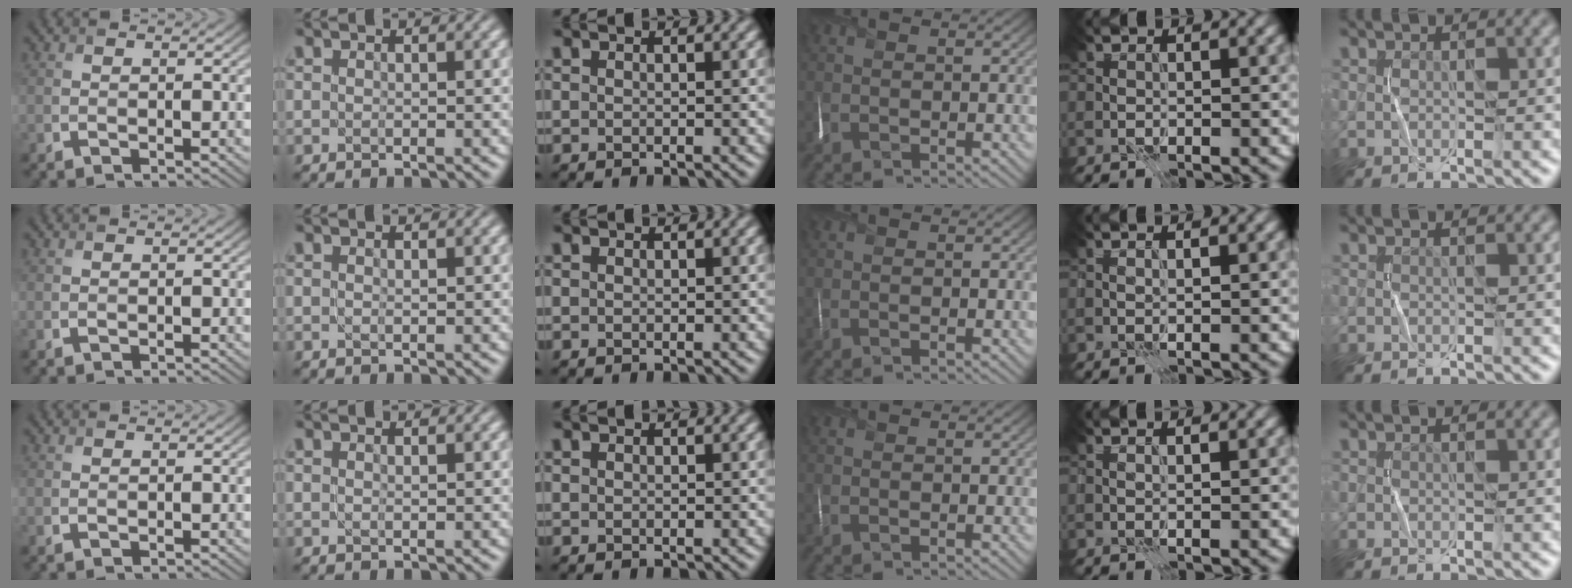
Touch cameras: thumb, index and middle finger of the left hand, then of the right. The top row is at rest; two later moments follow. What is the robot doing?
{"motion": "fold", "object": "scarf"}